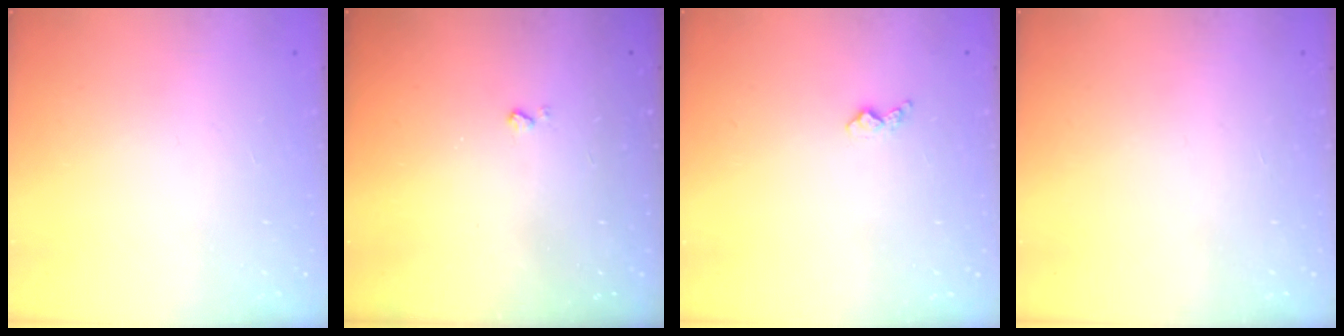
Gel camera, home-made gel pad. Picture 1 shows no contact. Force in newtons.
{"total": 2.5, "press": 2.4, "slide": 0.5}
{"total": 3.7, "press": 3.6, "slide": 0.5}
{"total": 0.0}